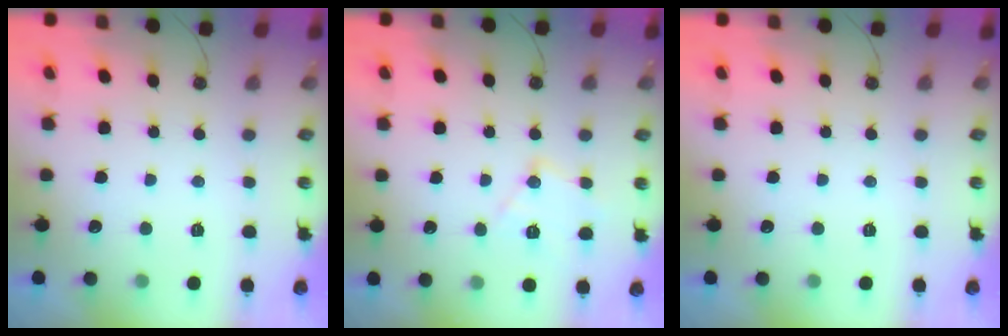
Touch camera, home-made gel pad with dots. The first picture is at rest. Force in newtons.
{"total": 11.5, "press": 11.5, "slide": 0.8}
{"total": 0.0}